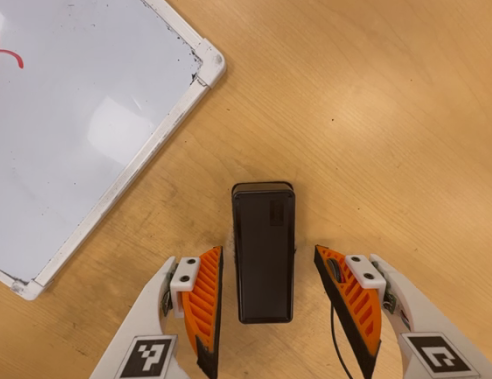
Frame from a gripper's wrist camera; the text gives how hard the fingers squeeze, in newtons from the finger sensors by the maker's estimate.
{"total": 0.0}